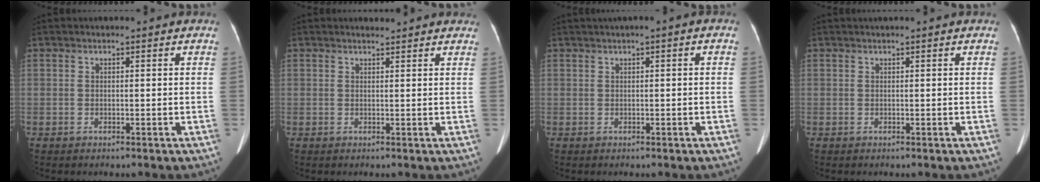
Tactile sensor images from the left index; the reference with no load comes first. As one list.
[{"total": 3.5, "force": [3.3, 0.6, 0.7], "torque": [-0.012, 0.013, 0.033]}, {"total": 1.4, "force": [0.3, 0.1, 1.3], "torque": [-0.025, 0.009, 0.004]}, {"total": 0.6, "force": [0.4, -0.2, 0.4], "torque": [-0.011, 0.010, 0.012]}]